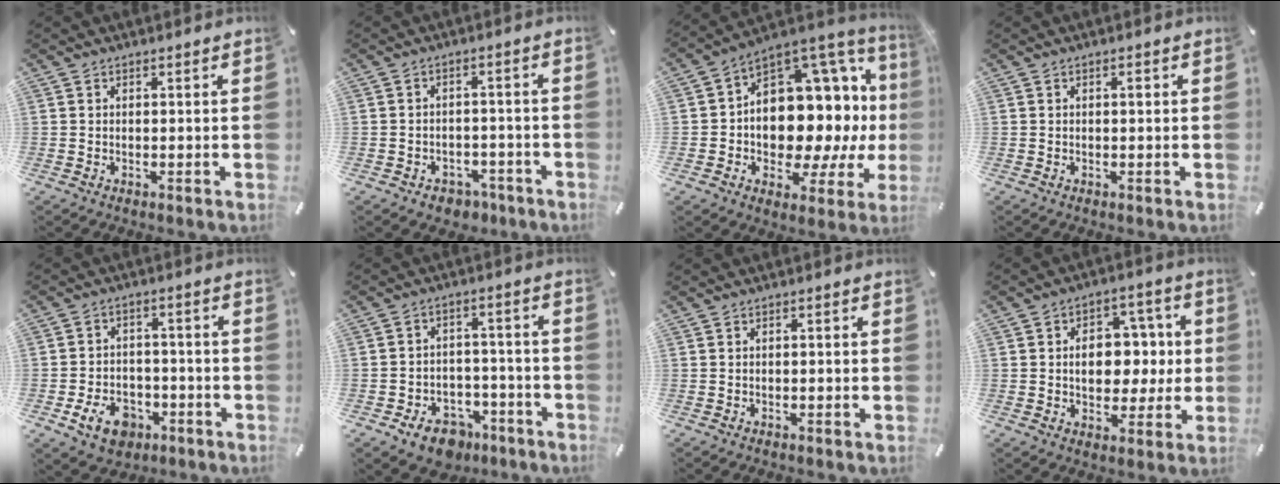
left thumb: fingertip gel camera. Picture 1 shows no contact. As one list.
[{"total": 4.7, "force": [-2.8, 3.4, 1.5], "torque": [-0.026, 0.017, -0.051]}, {"total": 16.8, "force": [0.3, 11.9, 11.9], "torque": [-0.147, -0.052, 0.011]}, {"total": 0.9, "force": [0.2, 0.4, 0.8], "torque": [-0.008, 0.000, 0.000]}, {"total": 9.1, "force": [-4.3, 6.6, 4.6], "torque": [-0.092, 0.022, -0.078]}, {"total": 9.1, "force": [-5.8, 6.0, 3.5], "torque": [-0.054, 0.050, -0.098]}, {"total": 0.6, "force": [-0.4, 0.2, 0.4], "torque": [-0.009, -0.001, -0.007]}, {"total": 10.9, "force": [0.3, 8.4, 6.9], "torque": [-0.092, 0.007, 0.008]}]